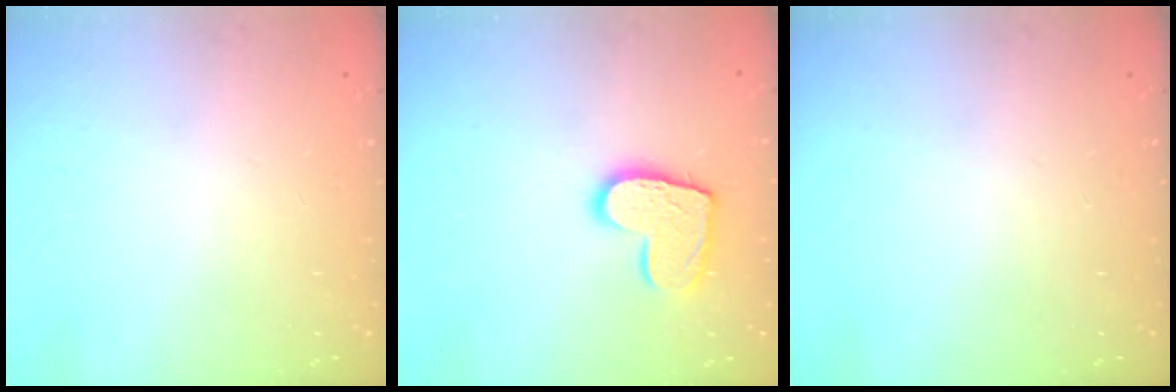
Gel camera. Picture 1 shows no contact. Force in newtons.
{"total": 11.6, "press": 11.6, "slide": 0.8}
{"total": 0.0}